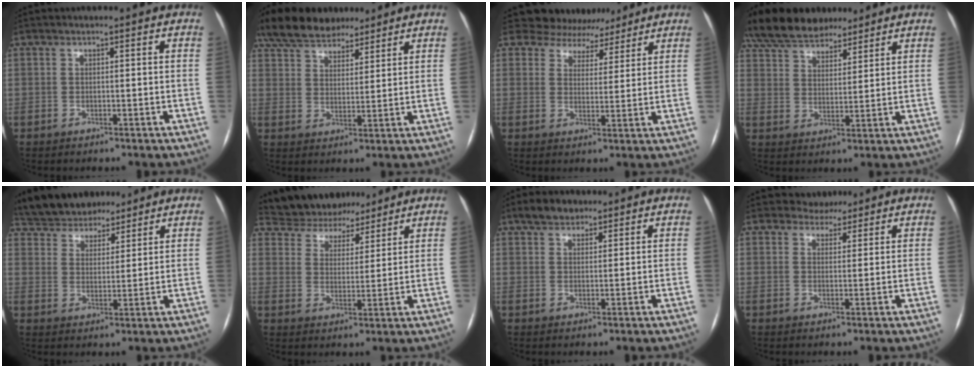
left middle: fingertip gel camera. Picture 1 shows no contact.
{"total": 13.8, "force": [11.2, 5.6, 5.9], "torque": [-0.114, 0.043, 0.190]}
{"total": 10.5, "force": [9.2, 5.0, 0.6], "torque": [0.005, 0.006, 0.123]}
{"total": 15.7, "force": [12.9, 6.0, 6.6], "torque": [-0.134, 0.042, 0.221]}
{"total": 12.5, "force": [11.0, 4.9, 3.5], "torque": [-0.063, 0.031, 0.184]}
{"total": 11.5, "force": [10.4, 4.5, 1.7], "torque": [-0.025, 0.022, 0.163]}
{"total": 3.9, "force": [2.8, 2.2, 1.4], "torque": [-0.027, 0.014, 0.049]}
{"total": 3.2, "force": [2.8, 1.5, 0.0], "torque": [0.005, 0.006, 0.041]}